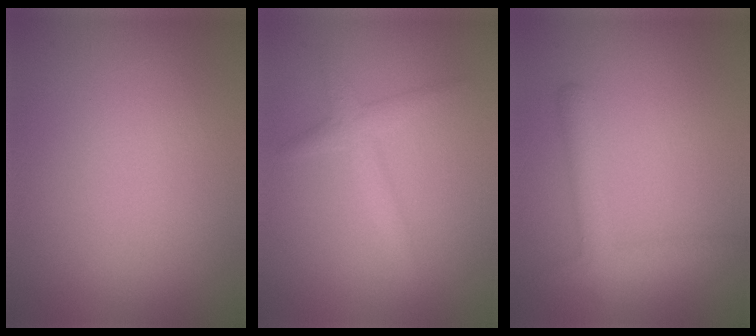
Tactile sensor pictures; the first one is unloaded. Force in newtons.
{"total": 1.9, "press": 1.9, "slide": 0.1}
{"total": 2.7, "press": 2.7, "slide": 0.1}